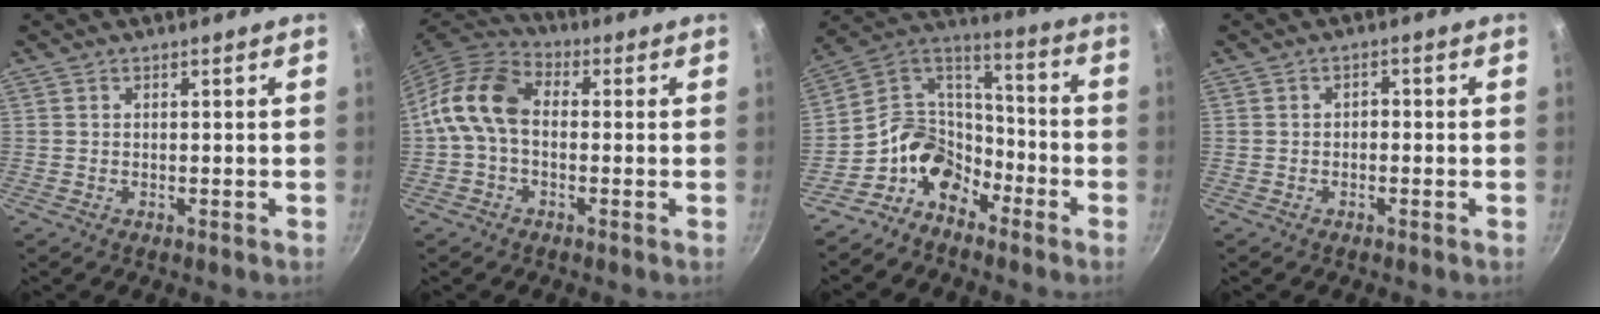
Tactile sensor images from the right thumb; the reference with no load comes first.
{"total": 10.8, "force": [-0.4, 7.4, 7.9], "torque": [-0.136, 0.034, -0.029]}
{"total": 13.2, "force": [-7.6, 9.2, 5.6], "torque": [-0.061, 0.082, -0.166]}
{"total": 1.5, "force": [-0.5, 1.1, 0.9], "torque": [-0.011, 0.010, -0.008]}